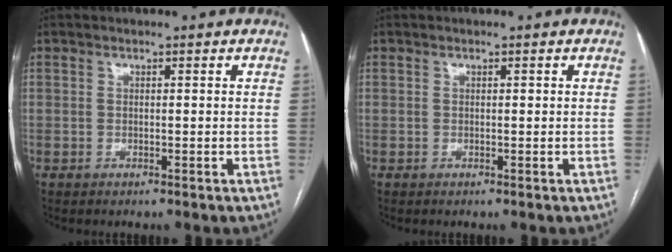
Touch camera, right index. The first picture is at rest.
{"total": 0.0}